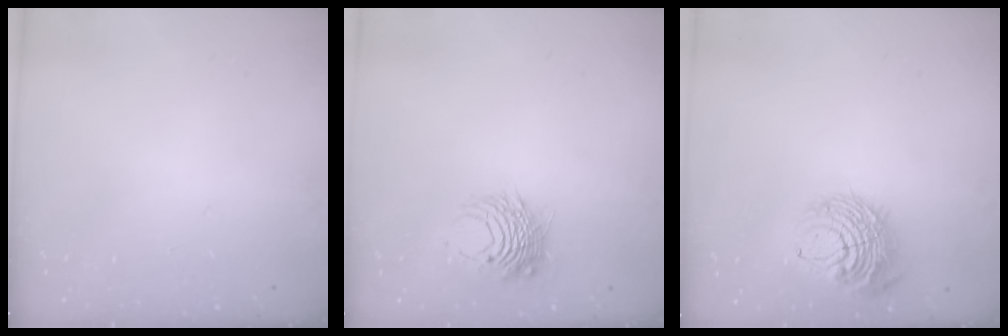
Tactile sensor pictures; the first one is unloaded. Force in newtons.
{"total": 8.2, "press": 8.2, "slide": 0.3}
{"total": 11.7, "press": 11.6, "slide": 1.2}